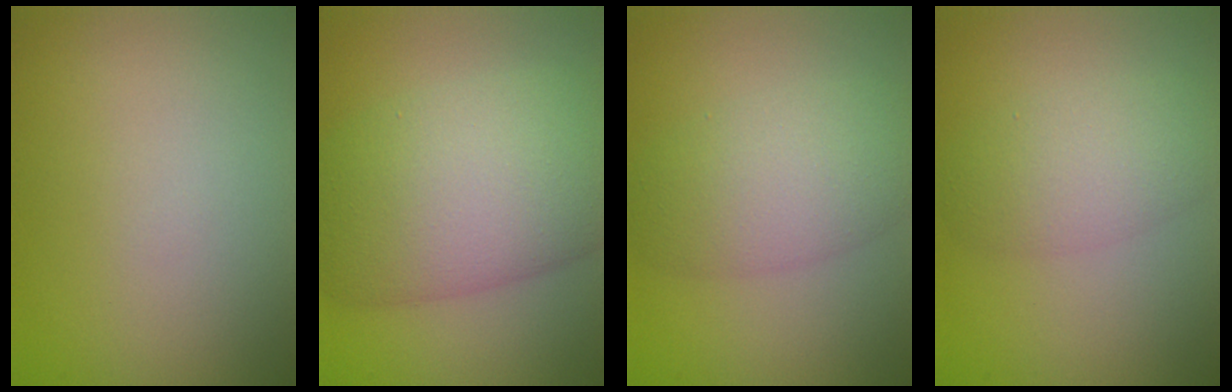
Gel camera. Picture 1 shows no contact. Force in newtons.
{"total": 11.2, "press": 11.2, "slide": 0.4}
{"total": 5.3, "press": 5.3, "slide": 0.3}
{"total": 3.8, "press": 3.8, "slide": 0.1}